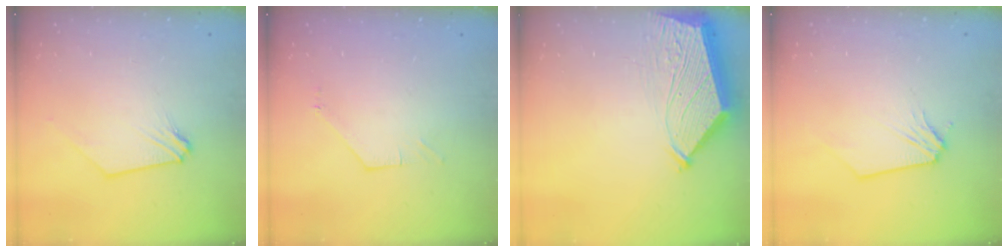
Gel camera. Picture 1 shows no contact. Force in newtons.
{"total": 1.3, "press": 1.3, "slide": 0.2}
{"total": 7.1, "press": 7.1, "slide": 0.8}
{"total": 0.0}